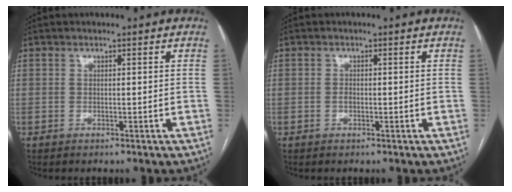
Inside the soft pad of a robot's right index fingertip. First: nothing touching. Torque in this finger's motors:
{"motor_torque": [0.39, -0.07, 0.03, 0.00]}